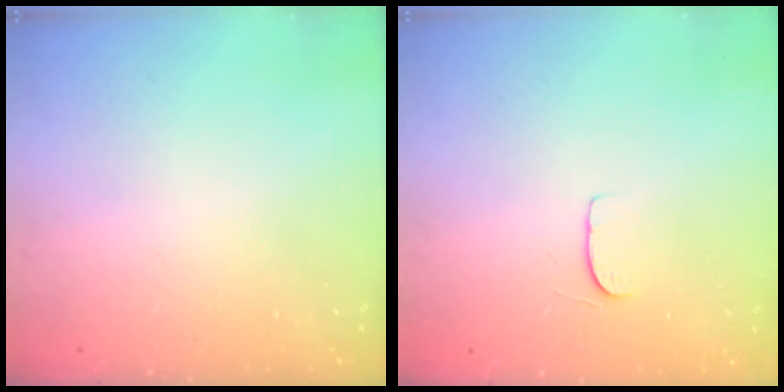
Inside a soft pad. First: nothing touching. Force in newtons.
{"total": 5.1, "press": 5.1, "slide": 0.4}